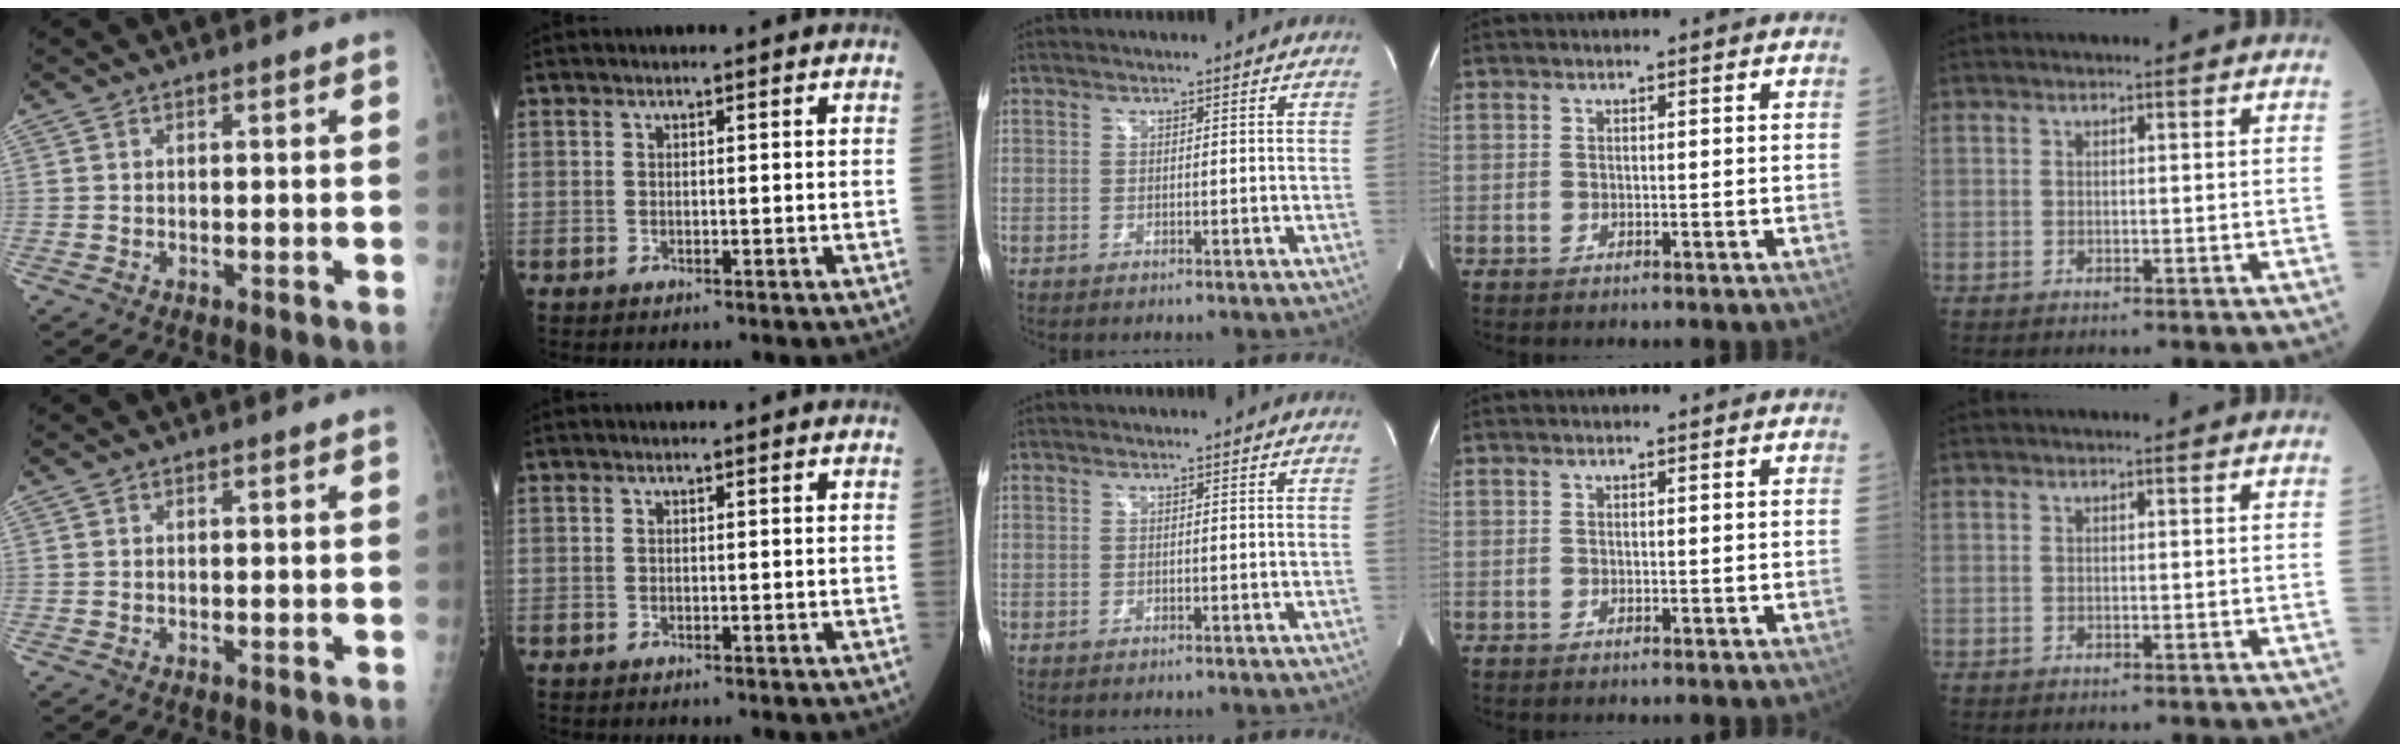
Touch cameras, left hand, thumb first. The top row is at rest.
{}